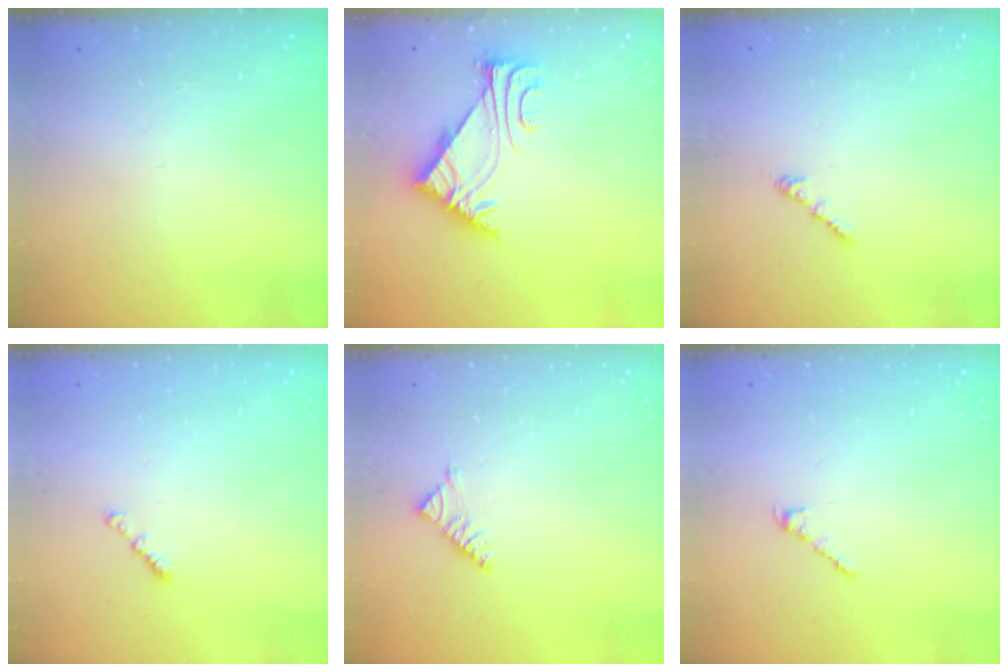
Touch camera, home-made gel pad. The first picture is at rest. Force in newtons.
{"total": 5.4, "press": 5.3, "slide": 1.1}
{"total": 1.3, "press": 1.2, "slide": 0.6}
{"total": 1.1, "press": 1.0, "slide": 0.4}
{"total": 3.6, "press": 3.5, "slide": 0.6}
{"total": 1.7, "press": 1.5, "slide": 0.6}